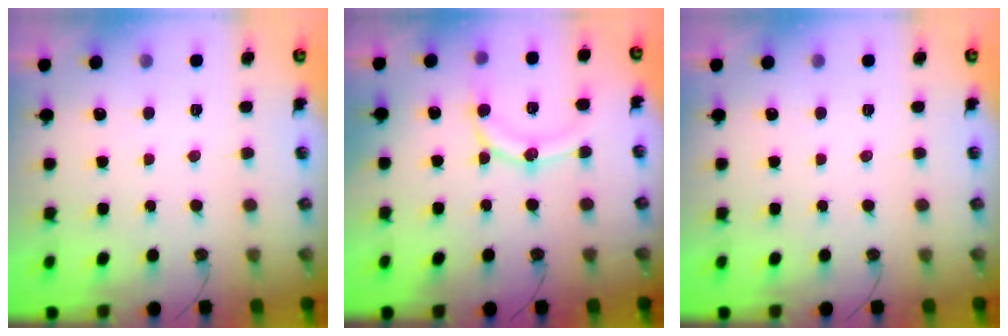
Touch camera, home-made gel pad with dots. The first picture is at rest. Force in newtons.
{"total": 13.3, "press": 13.1, "slide": 2.7}
{"total": 0.0}